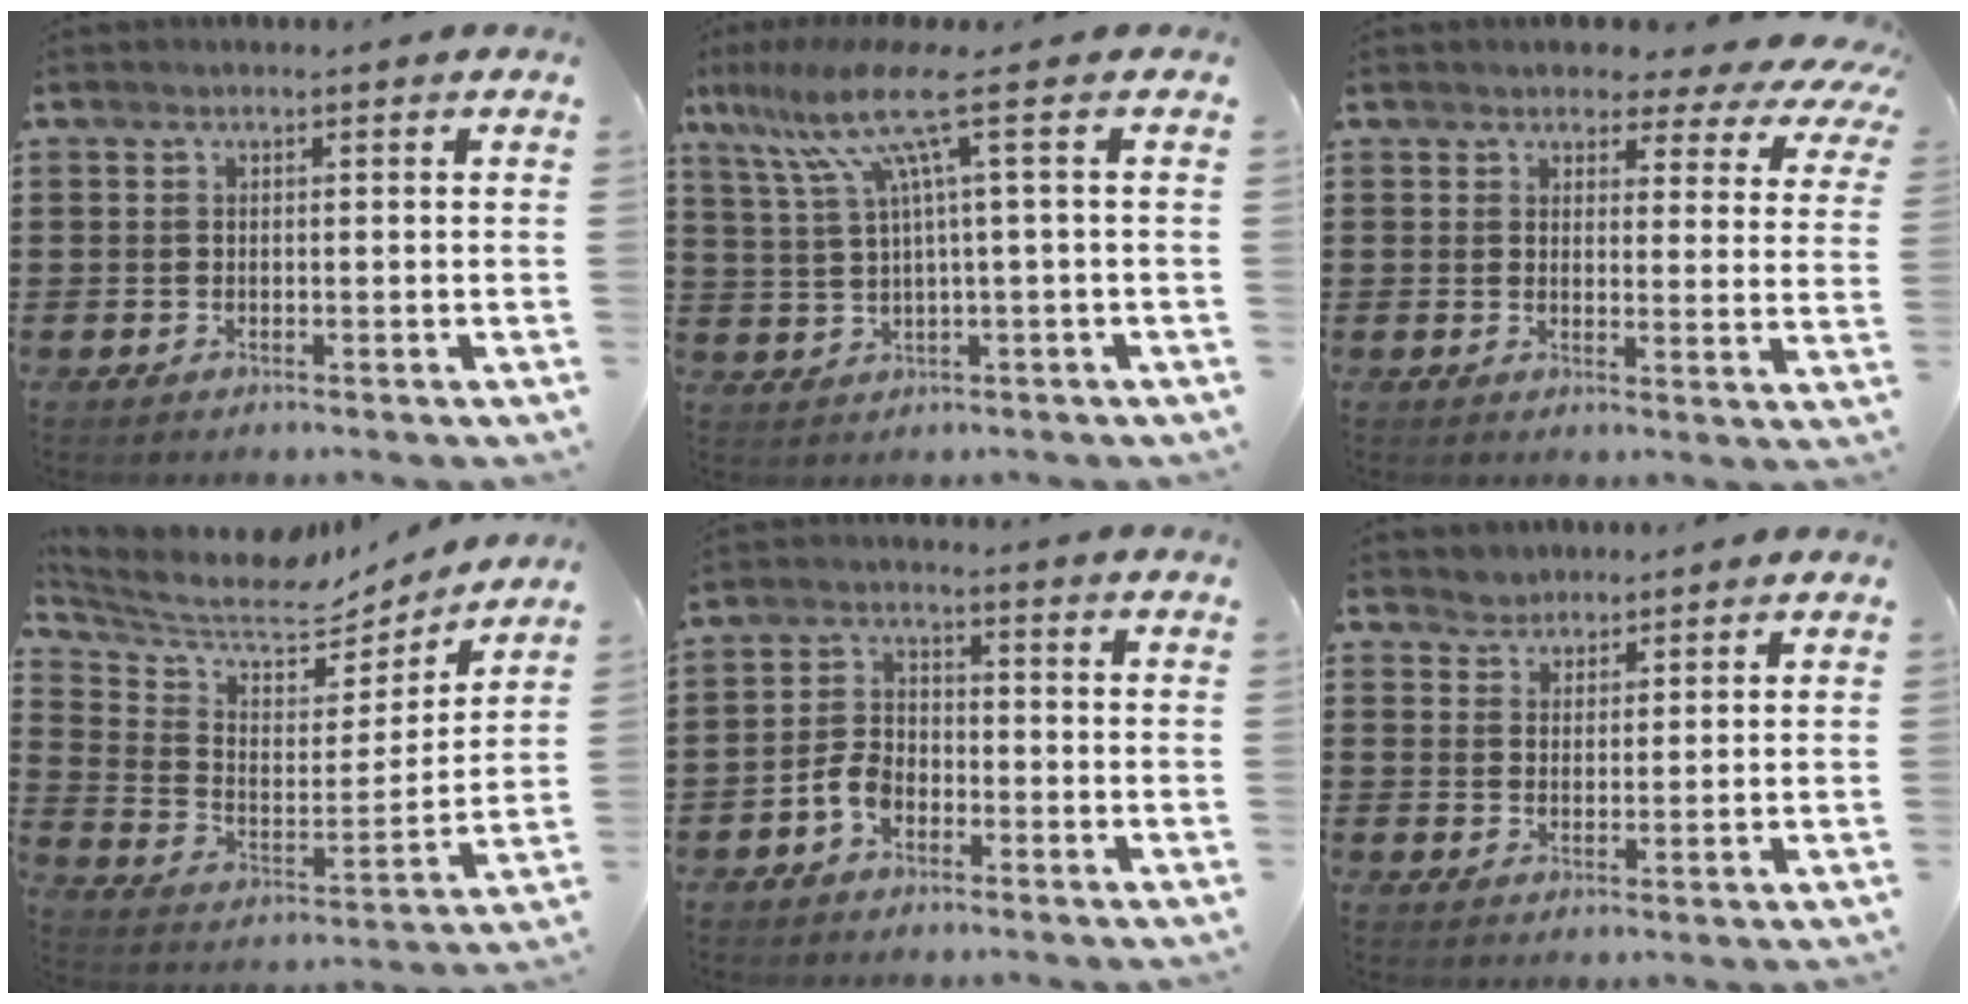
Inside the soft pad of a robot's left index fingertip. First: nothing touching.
{"total": 10.6, "force": [3.8, 0.5, 9.9], "torque": [-0.224, -0.014, 0.050]}
{"total": 3.7, "force": [3.3, 1.2, 1.1], "torque": [-0.034, -0.020, 0.054]}
{"total": 5.7, "force": [5.4, 1.6, 0.8], "torque": [-0.052, -0.049, 0.089]}
{"total": 4.3, "force": [-2.3, 2.7, 2.4], "torque": [-0.066, 0.003, -0.050]}
{"total": 2.8, "force": [2.4, 1.3, -0.7], "torque": [0.000, 0.002, 0.045]}